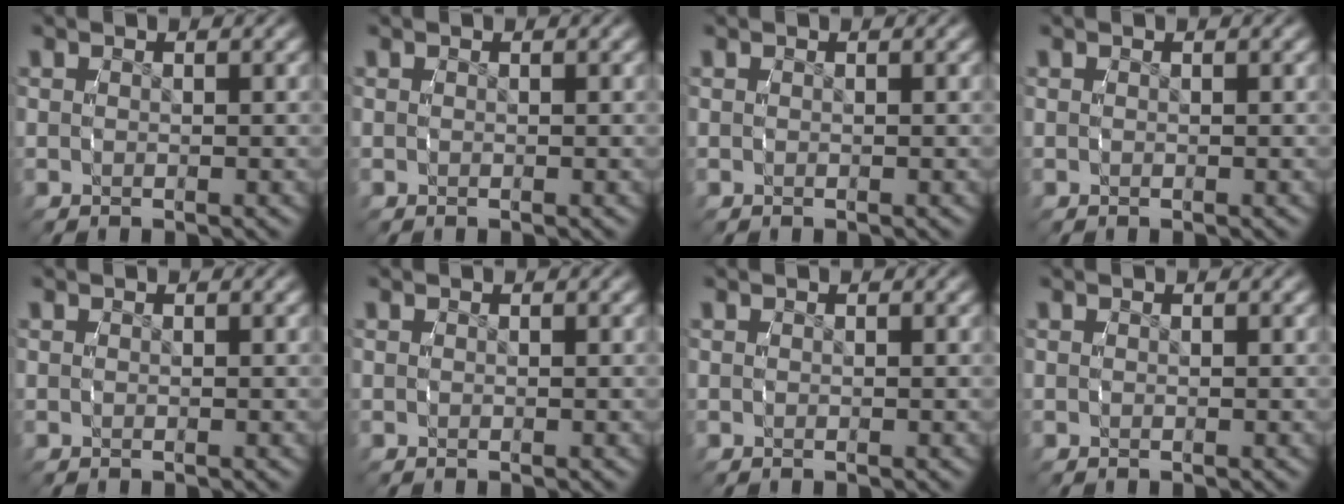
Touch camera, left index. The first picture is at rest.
{"total": 0.0}
{"total": 0.0}
{"total": 0.0}
{"total": 0.0}
{"total": 0.0}
{"total": 0.0}
{"total": 0.0}